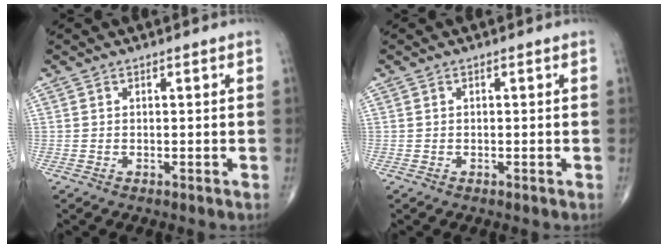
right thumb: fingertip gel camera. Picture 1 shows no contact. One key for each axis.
{"total": 0.0}